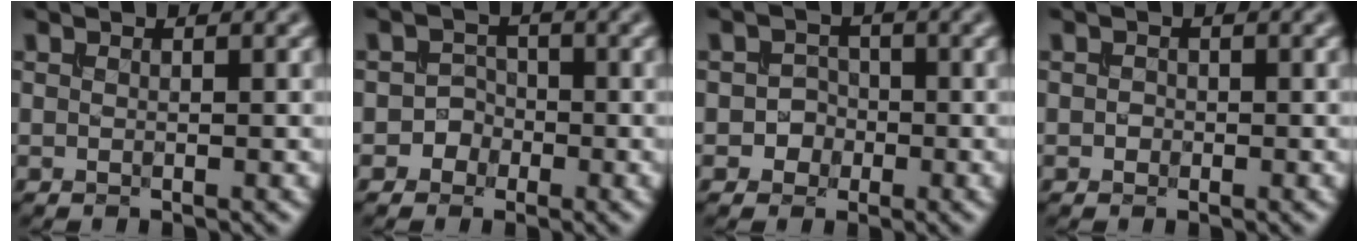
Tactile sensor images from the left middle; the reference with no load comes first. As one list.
[{"total": 2.1, "force": [-0.9, 1.9, 0.1], "torque": [0.025, 0.010, -0.028]}, {"total": 1.8, "force": [-0.6, 1.7, 0.3], "torque": [0.013, 0.003, -0.019]}, {"total": 0.7, "force": [-0.2, 0.6, 0.2], "torque": [-0.002, -0.001, -0.007]}]